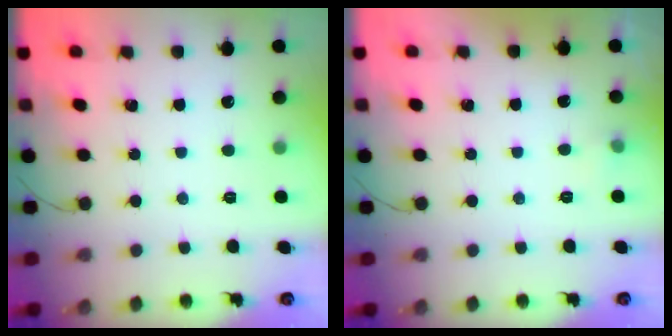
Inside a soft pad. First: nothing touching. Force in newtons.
{"total": 3.1, "press": 2.5, "slide": 1.9}